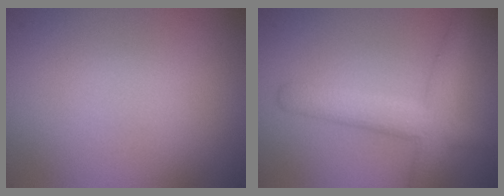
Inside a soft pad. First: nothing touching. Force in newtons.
{"total": 4.3, "press": 4.3, "slide": 0.2}